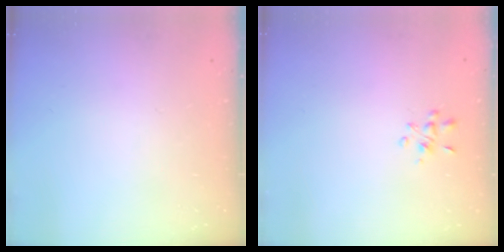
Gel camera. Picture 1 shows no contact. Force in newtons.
{"total": 3.2, "press": 3.1, "slide": 0.8}